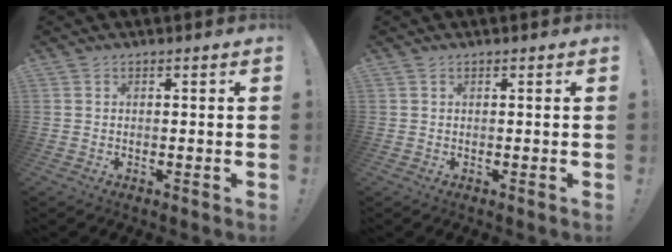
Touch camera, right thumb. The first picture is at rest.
{"total": 0.0}